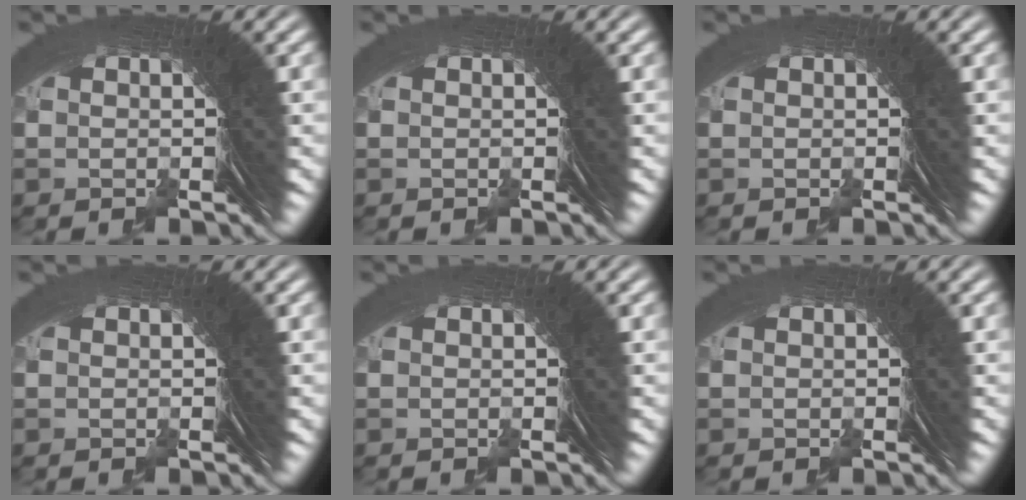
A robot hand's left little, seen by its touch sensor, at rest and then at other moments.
{"total": 0.0}
{"total": 0.0}
{"total": 0.0}
{"total": 0.0}
{"total": 0.0}